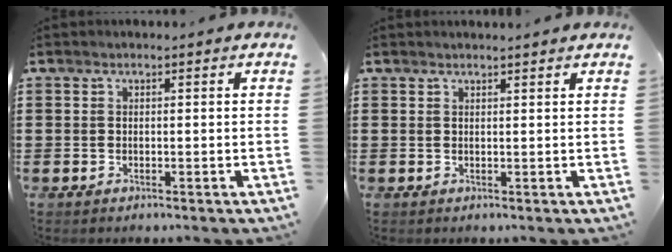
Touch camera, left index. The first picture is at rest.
{"total": 1.0, "force": [0.9, -0.1, 0.2], "torque": [-0.005, -0.003, 0.018]}